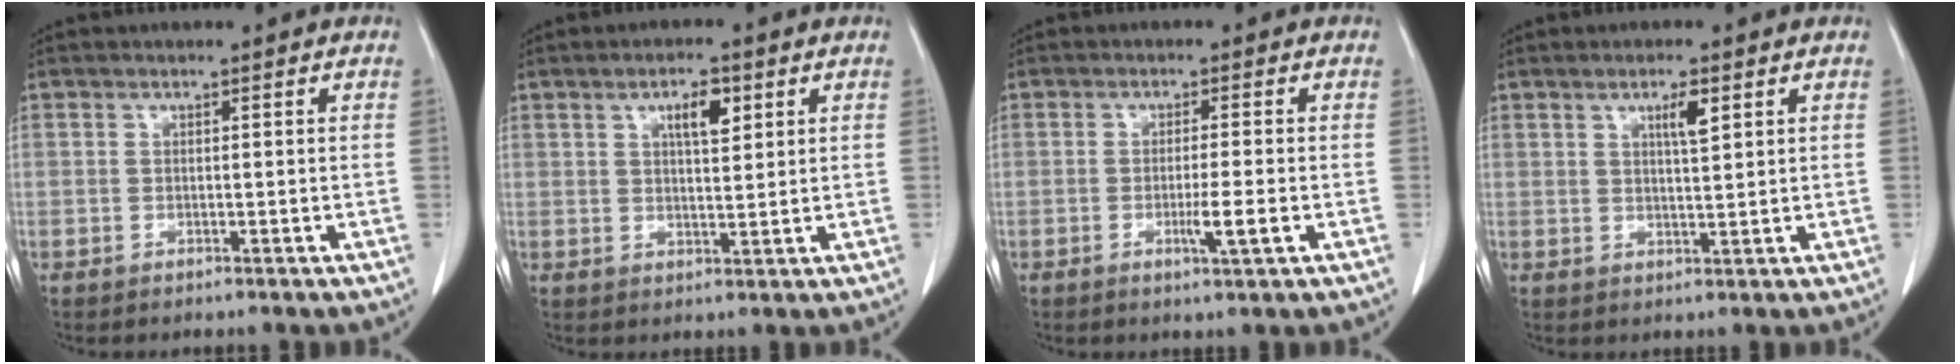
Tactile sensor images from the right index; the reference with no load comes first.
{"total": 4.5, "force": [2.0, 1.4, 3.7], "torque": [-0.062, 0.000, 0.034]}
{"total": 3.8, "force": [-1.2, -0.2, 3.6], "torque": [-0.061, -0.008, -0.019]}
{"total": 3.2, "force": [1.6, 0.4, 2.7], "torque": [-0.046, -0.002, 0.026]}